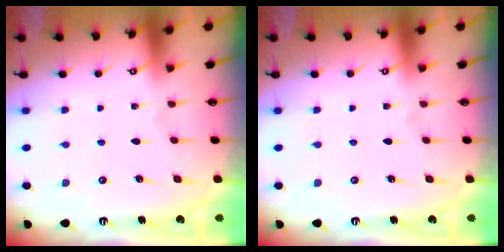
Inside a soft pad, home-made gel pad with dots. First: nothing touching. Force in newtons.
{"total": 0.0}